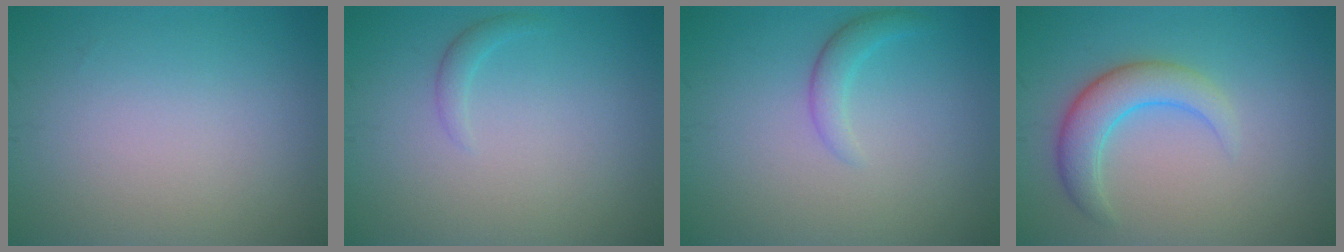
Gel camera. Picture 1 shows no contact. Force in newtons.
{"total": 1.0, "press": 1.0, "slide": 0.0}
{"total": 1.7, "press": 1.7, "slide": 0.1}
{"total": 4.0, "press": 4.0, "slide": 0.1}